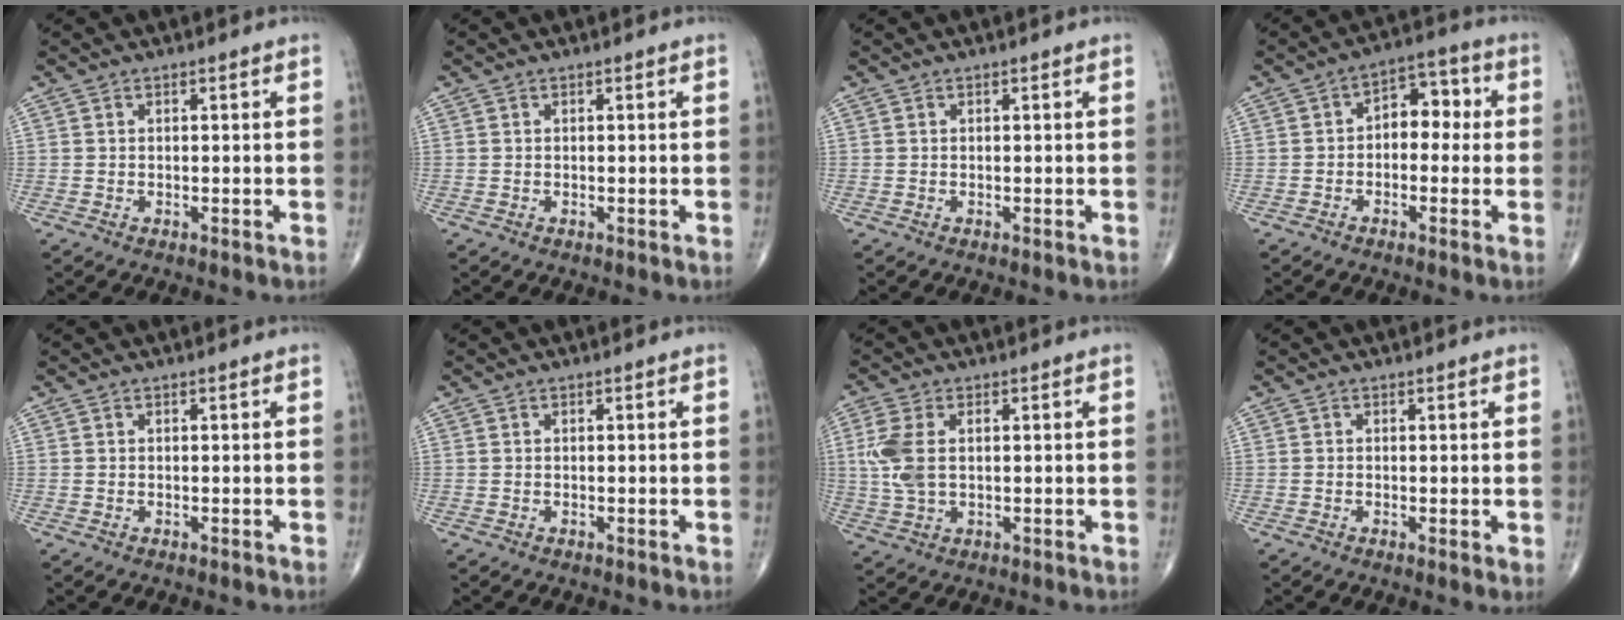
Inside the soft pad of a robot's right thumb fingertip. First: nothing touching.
{"total": 0.0}
{"total": 0.0}
{"total": 7.2, "force": [0.1, 4.8, 5.3], "torque": [-0.040, 0.030, -0.013]}
{"total": 0.0}
{"total": 0.0}
{"total": 7.2, "force": [0.8, 4.1, 5.8], "torque": [-0.148, 0.005, 0.018]}
{"total": 1.2, "force": [0.1, 0.3, 1.1], "torque": [-0.020, -0.005, -0.002]}